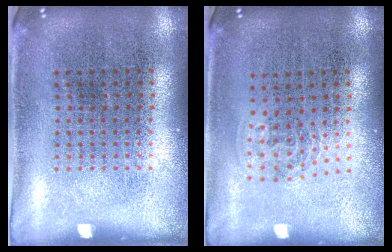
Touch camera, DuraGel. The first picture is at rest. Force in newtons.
{"total": 1.0, "press": 0.6, "slide": 0.8}